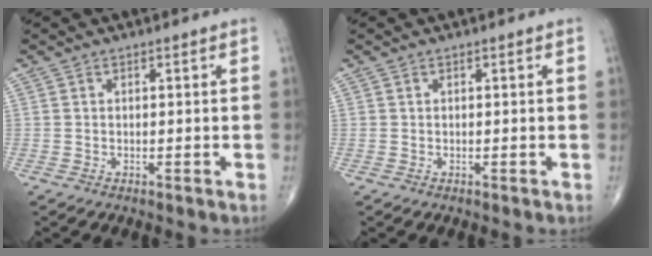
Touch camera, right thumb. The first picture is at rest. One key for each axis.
{"total": 0.0}